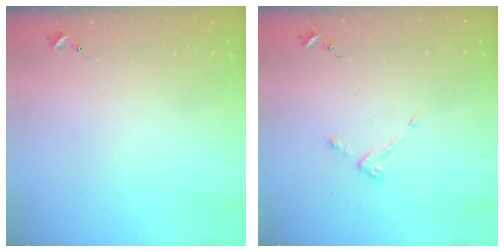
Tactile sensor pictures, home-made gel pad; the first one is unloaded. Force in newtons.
{"total": 3.7, "press": 3.7, "slide": 0.5}